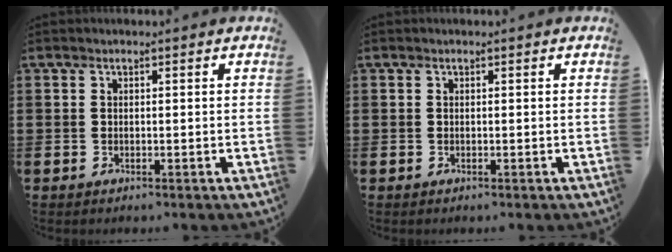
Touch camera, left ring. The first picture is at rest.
{"total": 0.0}